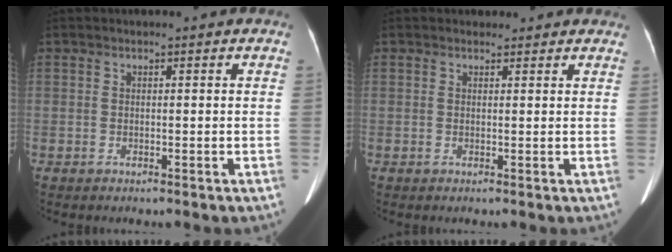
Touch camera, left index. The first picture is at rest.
{"total": 3.1, "force": [2.8, 1.2, 0.3], "torque": [-0.001, 0.014, 0.024]}